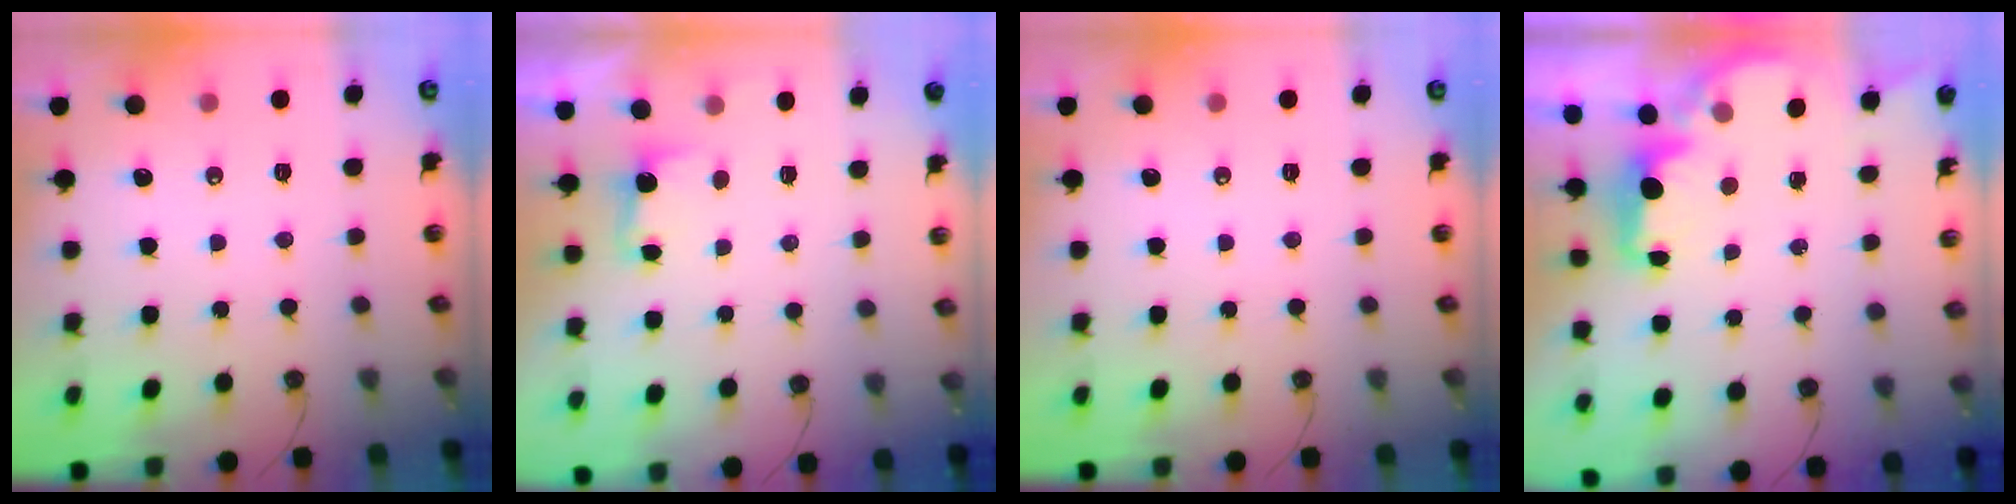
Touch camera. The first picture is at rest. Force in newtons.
{"total": 2.3, "press": 2.1, "slide": 0.9}
{"total": 0.0}
{"total": 2.4, "press": 2.3, "slide": 0.8}